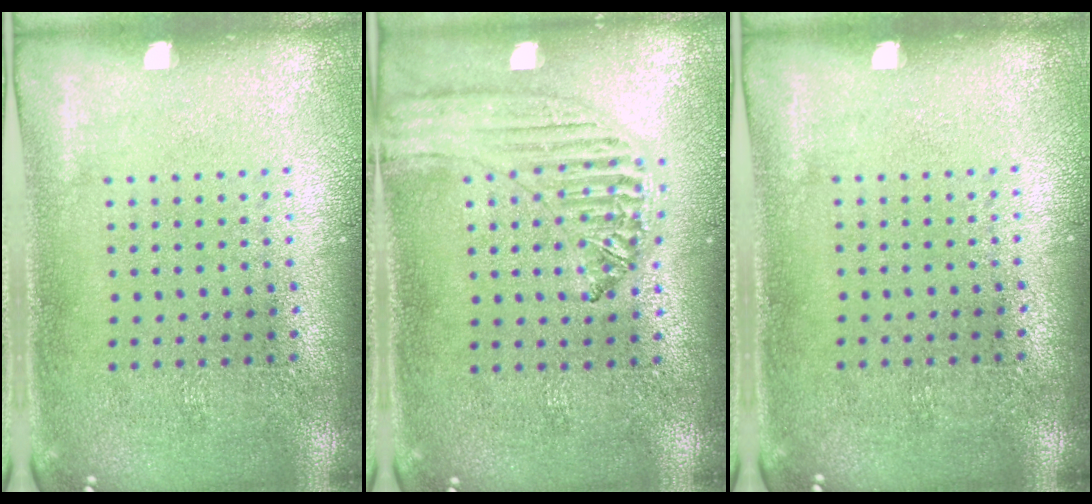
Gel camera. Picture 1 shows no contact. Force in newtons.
{"total": 1.3, "press": 1.3, "slide": 0.2}
{"total": 0.0}